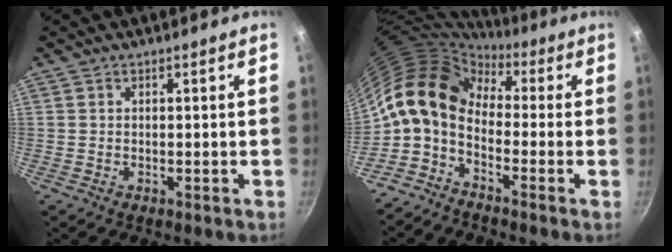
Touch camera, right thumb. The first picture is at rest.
{"total": 11.7, "force": [0.5, 7.5, 9.0], "torque": [-0.151, 0.026, -0.014]}